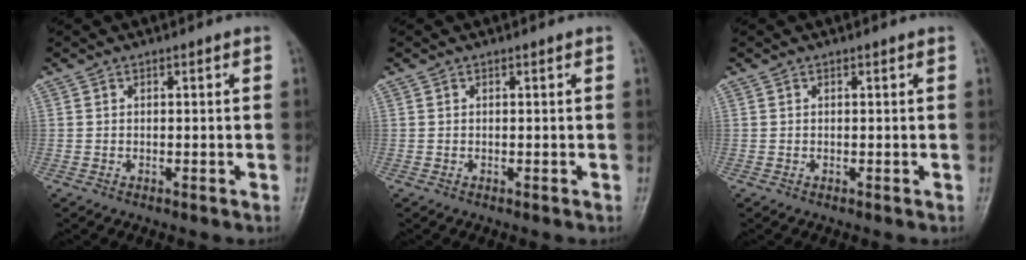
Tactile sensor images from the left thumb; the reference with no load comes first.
{"total": 0.0}
{"total": 0.0}